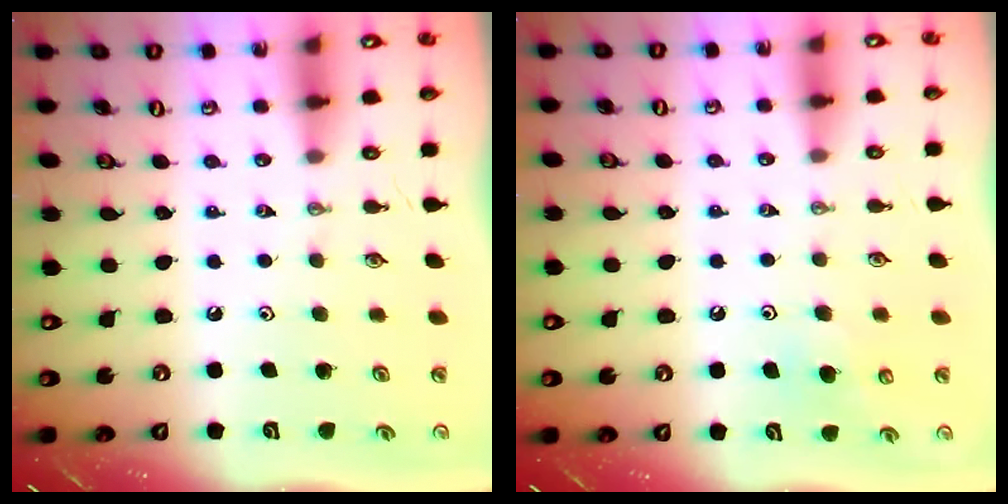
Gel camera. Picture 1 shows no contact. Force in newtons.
{"total": 5.9, "press": 5.7, "slide": 1.6}